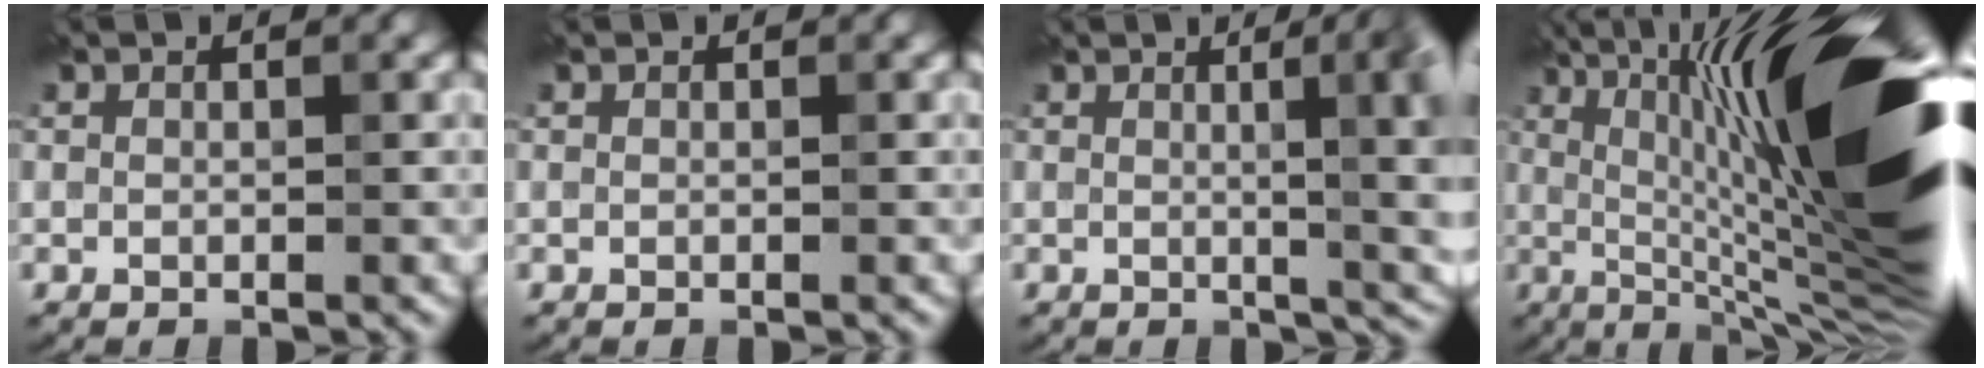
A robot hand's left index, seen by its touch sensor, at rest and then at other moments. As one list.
[{"total": 0.0}, {"total": 9.9, "force": [0.7, 4.1, 8.9], "torque": [-0.046, 0.022, 0.003]}, {"total": 20.1, "force": [3.1, 4.2, 19.4], "torque": [-0.278, 0.041, 0.062]}]